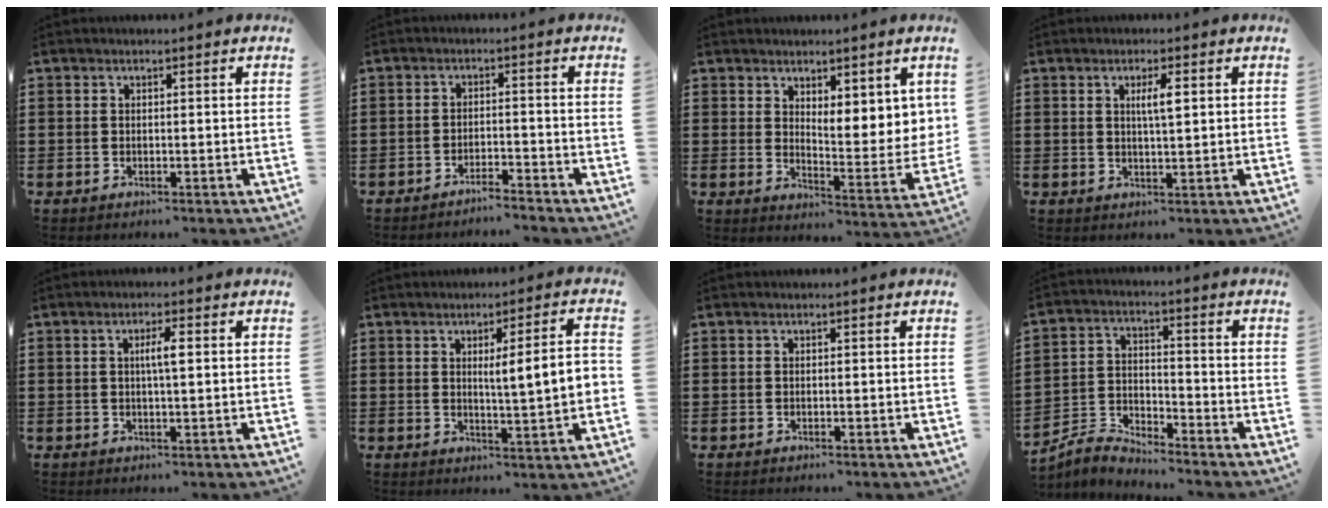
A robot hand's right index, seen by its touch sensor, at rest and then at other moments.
{"total": 2.6, "force": [-2.6, -0.2, 0.2], "torque": [-0.009, 0.002, -0.056]}
{"total": 4.6, "force": [4.0, 1.7, 1.4], "torque": [-0.038, -0.022, 0.072]}
{"total": 3.1, "force": [0.9, 0.5, 2.9], "torque": [-0.058, 0.005, 0.012]}
{"total": 3.0, "force": [0.5, 0.5, 2.9], "torque": [-0.057, 0.003, 0.006]}
{"total": 6.8, "force": [0.8, 0.4, 6.7], "torque": [-0.107, -0.008, 0.005]}
{"total": 0.0}
{"total": 3.9, "force": [-3.8, 0.6, 0.2], "torque": [-0.018, 0.001, -0.084]}